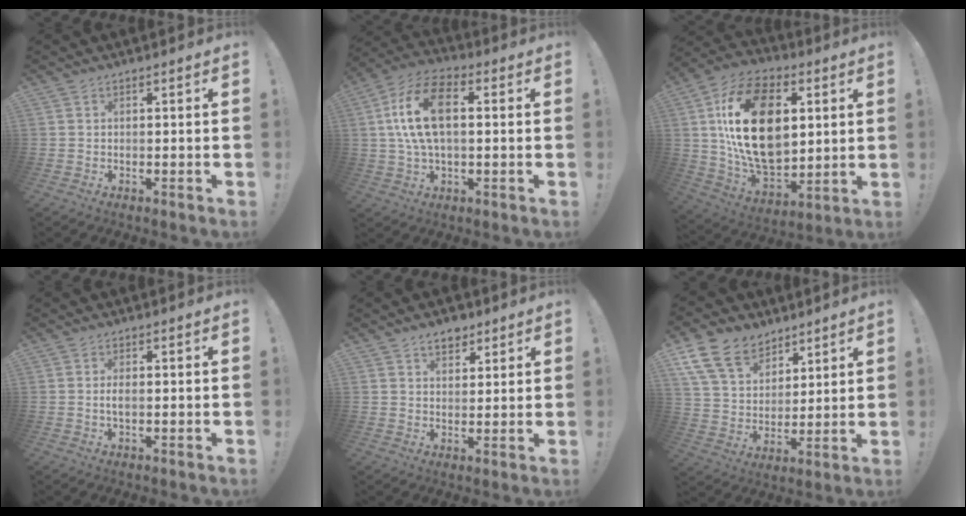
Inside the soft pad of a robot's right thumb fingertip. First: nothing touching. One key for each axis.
{"total": 15.1, "fx": 2.0, "fy": 8.3, "fz": 12.4, "tx": -0.234, "ty": 0.009, "tz": 0.035}
{"total": 26.5, "fx": 5.3, "fy": 17.2, "fz": 19.5, "tx": -0.362, "ty": -0.018, "tz": 0.098}
{"total": 2.0, "fx": -0.5, "fy": 0.7, "fz": 1.8, "tx": -0.032, "ty": 0.001, "tz": -0.009}
{"total": 5.5, "fx": 3.7, "fy": 3.5, "fz": 2.1, "tx": -0.023, "ty": -0.013, "tz": 0.066}
{"total": 15.4, "fx": 9.8, "fy": 9.9, "fz": 6.5, "tx": -0.128, "ty": -0.054, "tz": 0.192}